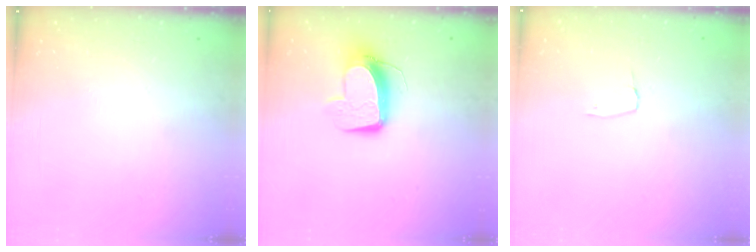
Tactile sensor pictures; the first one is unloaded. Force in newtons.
{"total": 10.7, "press": 10.6, "slide": 1.1}
{"total": 2.7, "press": 2.7, "slide": 0.3}